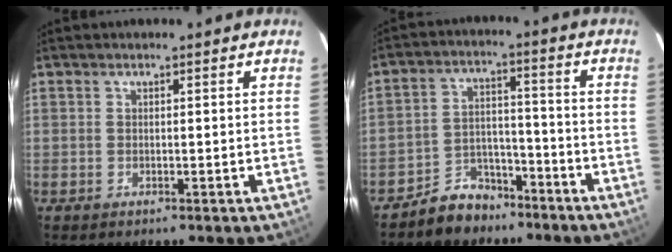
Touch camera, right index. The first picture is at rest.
{"total": 8.2, "force": [-6.6, 4.6, 1.6], "torque": [-0.044, 0.025, -0.101]}